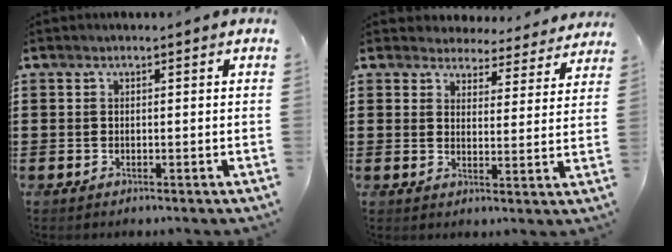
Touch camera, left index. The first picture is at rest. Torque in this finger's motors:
{"motor_torque": [1.37, -0.77, 0.26, -0.01]}